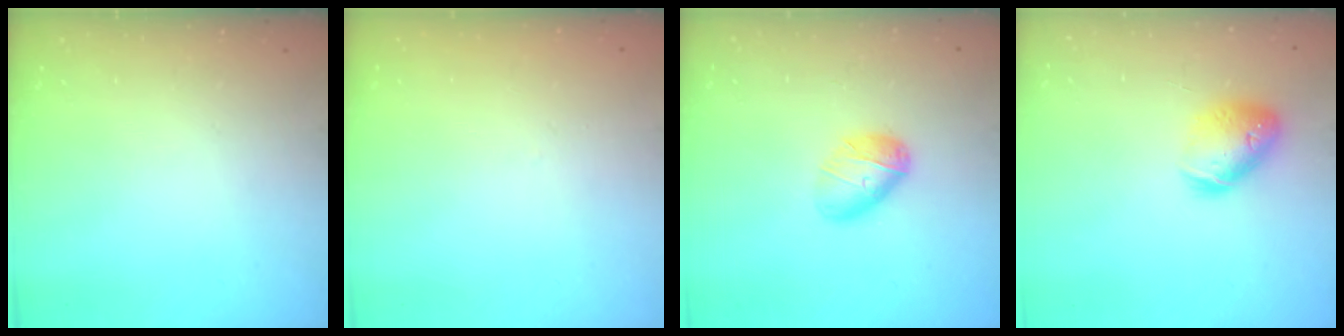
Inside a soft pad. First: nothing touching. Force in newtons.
{"total": 1.6, "press": 1.6, "slide": 0.3}
{"total": 9.9, "press": 9.9, "slide": 0.6}
{"total": 13.4, "press": 13.2, "slide": 2.1}